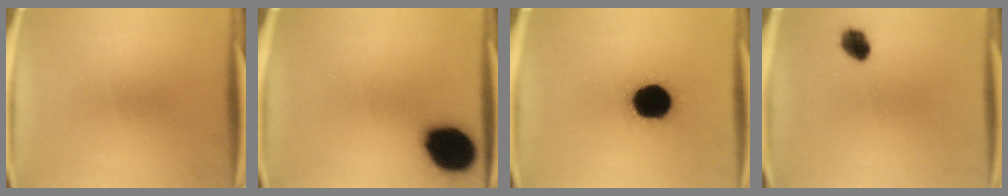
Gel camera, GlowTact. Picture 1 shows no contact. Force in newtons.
{"total": 16.4}
{"total": 18.6}
{"total": 4.9}